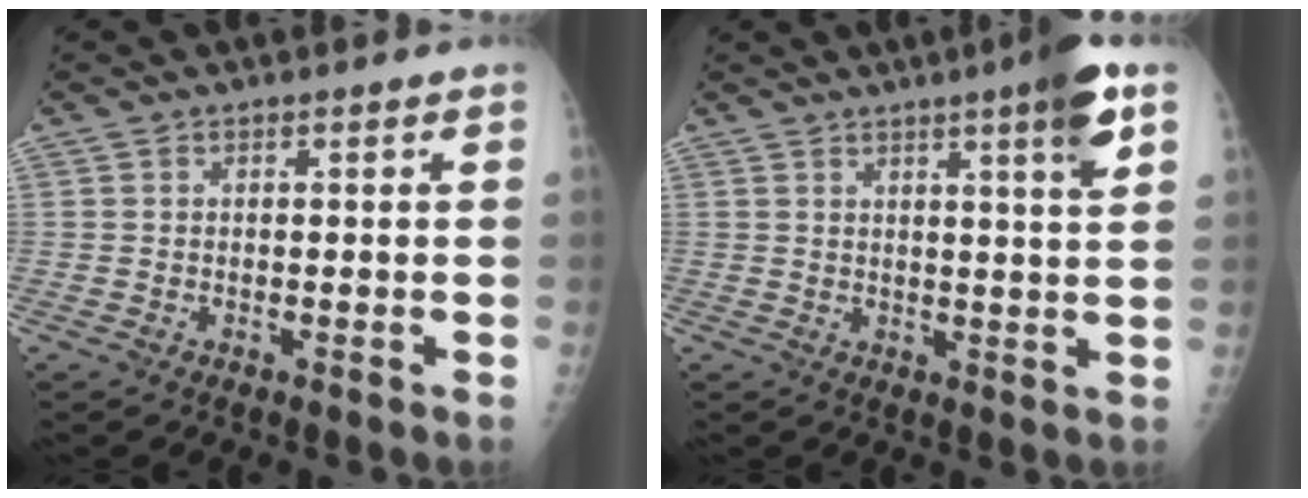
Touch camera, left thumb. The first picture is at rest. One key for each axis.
{"total": 7.7, "fx": 4.1, "fy": 0.2, "fz": 6.5, "tx": -0.090, "ty": -0.019, "tz": 0.055}